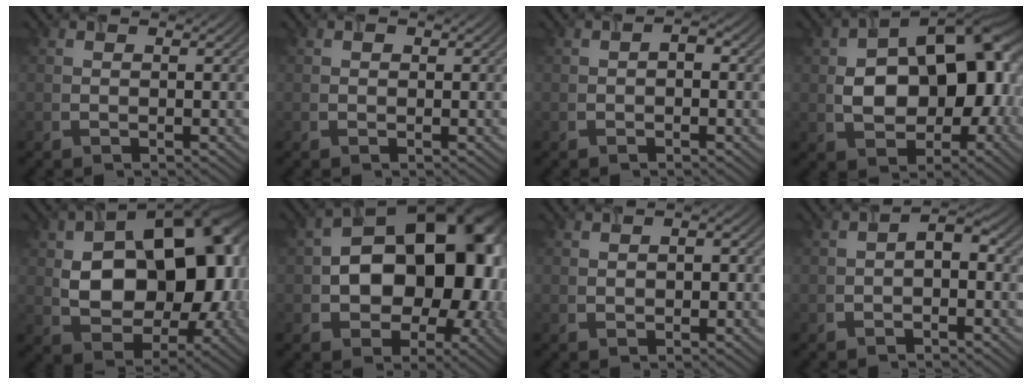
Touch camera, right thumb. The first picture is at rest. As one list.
[{"total": 0.5, "force": [0.1, 0.5, 0.2], "torque": [-0.001, 0.002, 0.005]}, {"total": 1.5, "force": [-0.3, 0.9, 1.1], "torque": [-0.010, 0.004, -0.008]}, {"total": 13.2, "force": [-1.0, 8.7, 9.9], "torque": [-0.135, 0.005, -0.012]}, {"total": 15.7, "force": [-0.1, 10.4, 11.7], "torque": [-0.157, -0.001, 0.009]}, {"total": 16.6, "force": [-0.9, 11.3, 12.1], "torque": [-0.132, 0.001, -0.010]}, {"total": 1.6, "force": [-0.3, 1.1, 1.2], "torque": [-0.013, 0.004, -0.001]}, {"total": 2.5, "force": [-1.1, 1.3, 1.8], "torque": [-0.024, 0.007, -0.025]}]